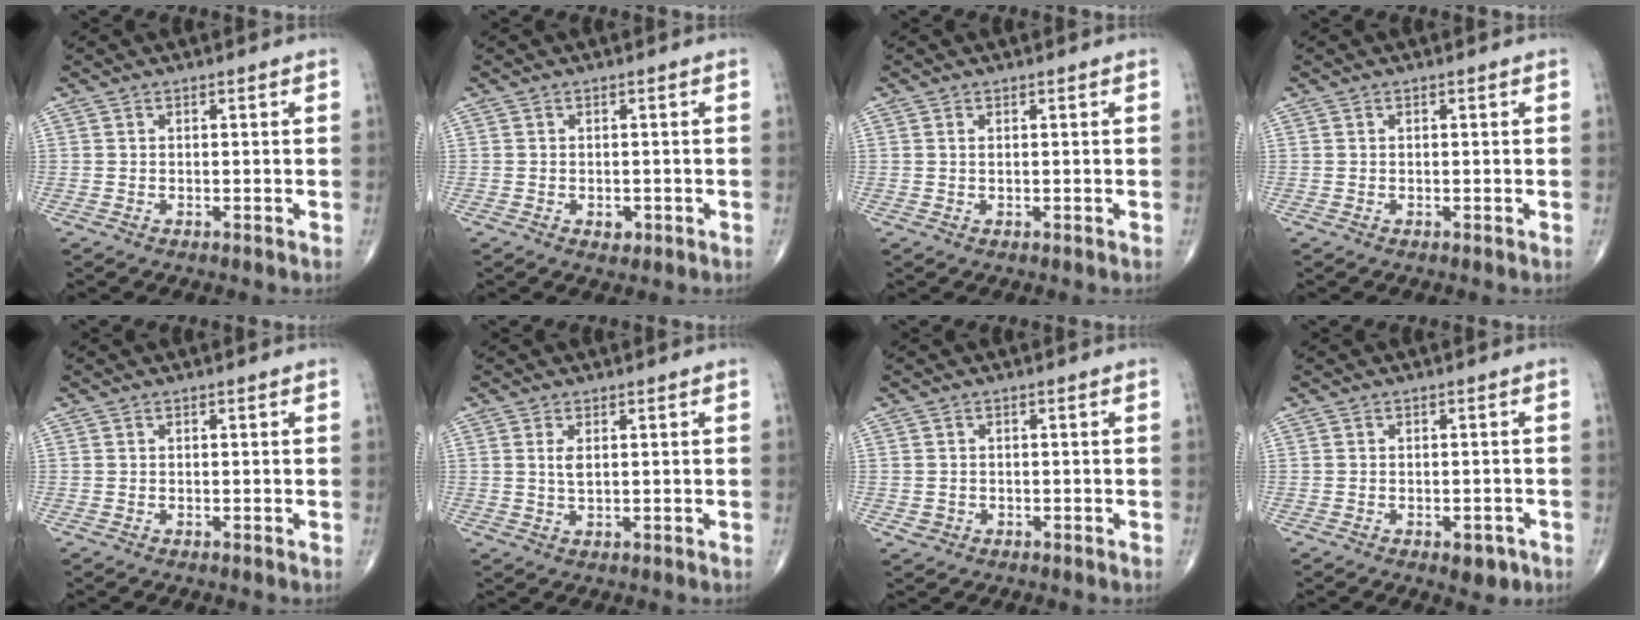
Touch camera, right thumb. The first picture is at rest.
{"total": 1.7, "force": [-0.6, 1.2, 1.0], "torque": [-0.011, 0.000, -0.005]}
{"total": 0.6, "force": [0.3, 0.2, 0.5], "torque": [-0.014, 0.003, 0.006]}
{"total": 0.0}
{"total": 0.0}
{"total": 2.4, "force": [0.7, 0.9, 2.1], "torque": [-0.043, -0.005, 0.019]}
{"total": 1.2, "force": [-0.3, 1.1, 0.2], "torque": [0.001, 0.004, -0.003]}
{"total": 3.4, "force": [-1.7, 1.8, 2.3], "torque": [-0.017, 0.006, -0.017]}